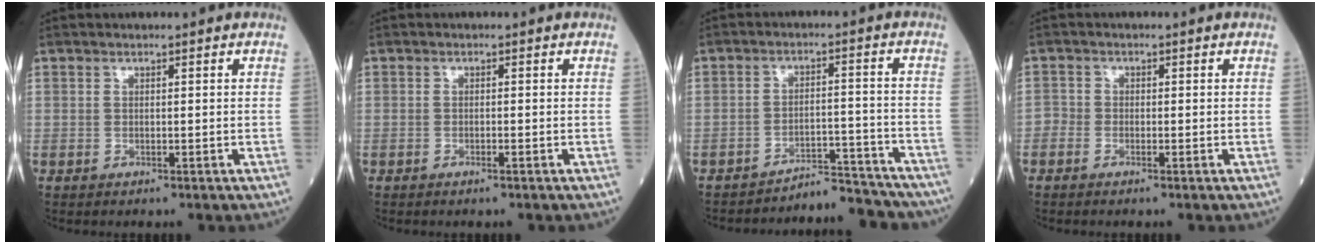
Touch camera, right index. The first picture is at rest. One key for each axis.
{"total": 0.6, "fx": -0.3, "fy": -0.1, "fz": 0.6, "tx": -0.014, "ty": 0.001, "tz": -0.002}
{"total": 9.1, "fx": -9.0, "fy": 1.6, "fz": -0.1, "tx": 0.022, "ty": 0.038, "tz": -0.122}
{"total": 1.1, "fx": -0.7, "fy": 0.8, "fz": 0.4, "tx": -0.005, "ty": 0.003, "tz": -0.016}